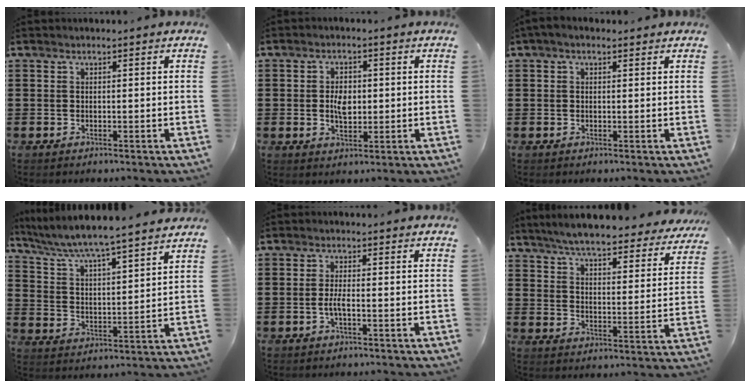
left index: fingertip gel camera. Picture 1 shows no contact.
{"total": 4.0, "force": [0.1, 2.3, 3.2], "torque": [-0.056, 0.004, -0.001]}
{"total": 1.1, "force": [0.3, 0.6, 0.9], "torque": [-0.018, 0.005, 0.005]}
{"total": 5.5, "force": [5.1, -0.6, 1.9], "torque": [-0.060, -0.037, 0.081]}
{"total": 2.2, "force": [-0.8, 0.2, 2.0], "torque": [-0.046, -0.003, -0.016]}
{"total": 6.6, "force": [6.2, 0.0, 2.1], "torque": [-0.069, -0.041, 0.108]}